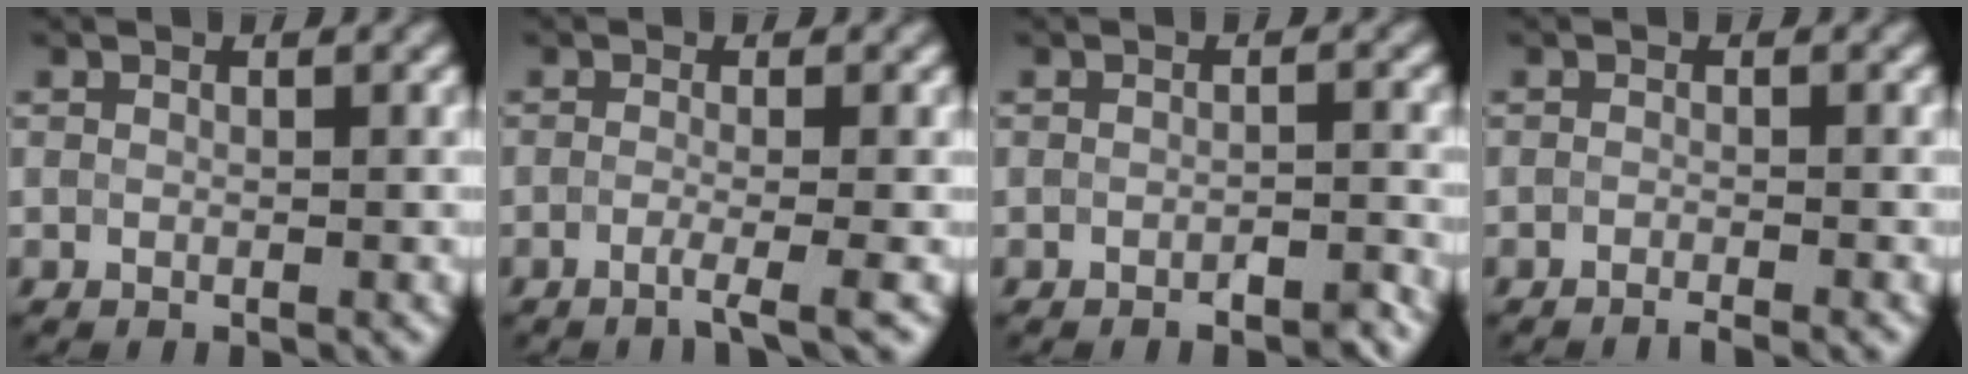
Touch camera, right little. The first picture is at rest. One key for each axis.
{"total": 2.4, "fx": -1.7, "fy": 0.2, "fz": 1.7, "tx": -0.018, "ty": -0.004, "tz": -0.037}
{"total": 2.3, "fx": -2.2, "fy": 0.0, "fz": 0.4, "tx": -0.005, "ty": 0.000, "tz": -0.035}
{"total": 1.8, "fx": -1.8, "fy": -0.2, "fz": 0.1, "tx": 0.005, "ty": -0.006, "tz": -0.033}